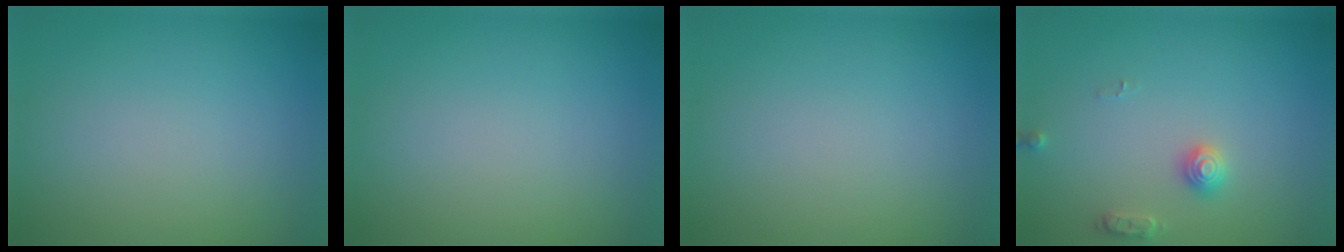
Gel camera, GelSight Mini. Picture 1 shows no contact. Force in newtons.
{"total": 0.0}
{"total": 0.0}
{"total": 2.0, "press": 2.0, "slide": 0.3}